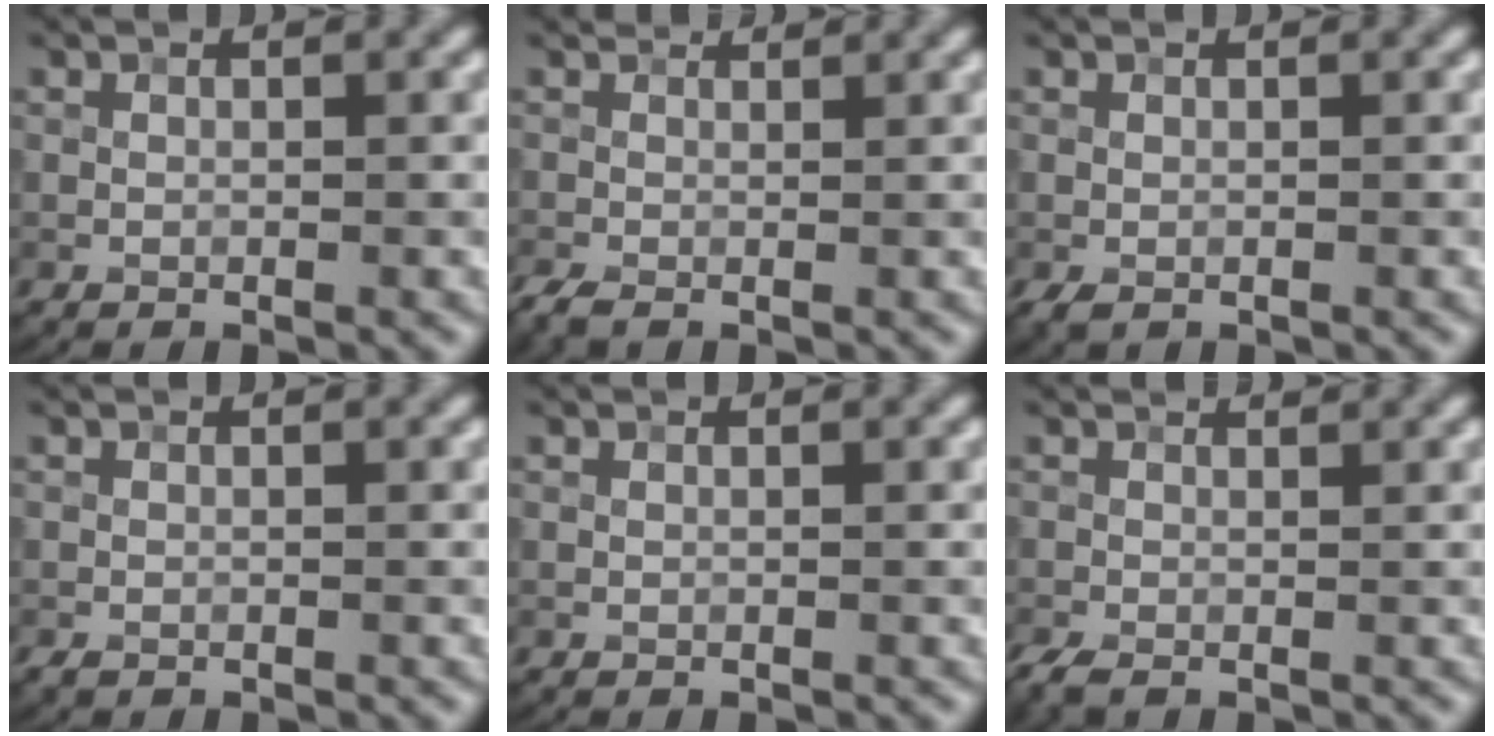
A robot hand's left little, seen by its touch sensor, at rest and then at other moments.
{"total": 1.9, "force": [-0.5, 1.2, 1.4], "torque": [-0.050, -0.003, -0.016]}
{"total": 1.0, "force": [-0.5, 0.7, 0.5], "torque": [-0.018, -0.003, -0.011]}
{"total": 0.7, "force": [-0.4, 0.4, 0.3], "torque": [-0.010, -0.002, -0.009]}
{"total": 0.0}
{"total": 2.0, "force": [-0.7, 1.2, 1.5], "torque": [-0.051, -0.003, -0.021]}